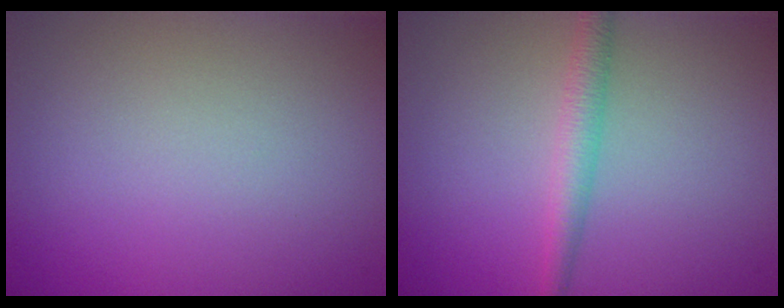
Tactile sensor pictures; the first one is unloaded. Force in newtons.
{"total": 2.3, "press": 2.3, "slide": 0.1}